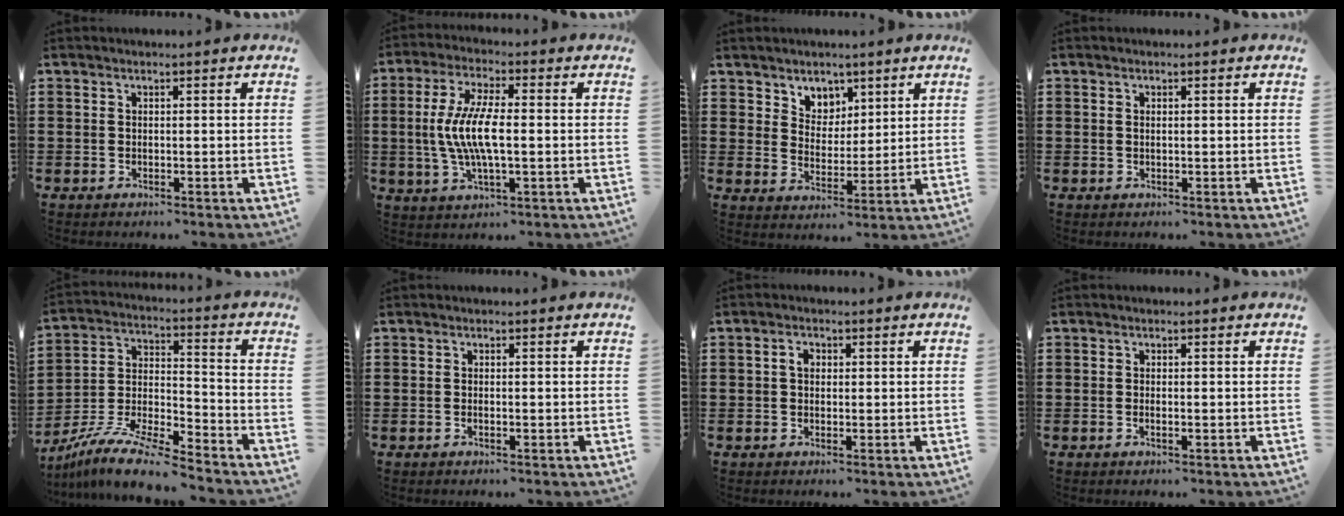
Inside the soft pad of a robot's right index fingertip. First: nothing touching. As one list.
[{"total": 8.5, "force": [-0.6, 2.6, 8.1], "torque": [-0.176, -0.007, -0.019]}, {"total": 5.0, "force": [3.5, 3.6, 0.0], "torque": [-0.025, 0.000, 0.065]}, {"total": 0.6, "force": [0.1, 0.2, 0.5], "torque": [-0.012, 0.000, 0.002]}, {"total": 10.4, "force": [-9.6, 0.7, 3.9], "torque": [-0.078, 0.015, -0.193]}, {"total": 0.6, "force": [-0.2, 0.1, 0.5], "torque": [-0.010, -0.003, -0.003]}, {"total": 2.0, "force": [0.3, 1.5, 1.4], "torque": [-0.030, 0.009, 0.004]}, {"total": 0.8, "force": [-0.2, 0.2, 0.8], "torque": [-0.014, -0.003, -0.004]}]